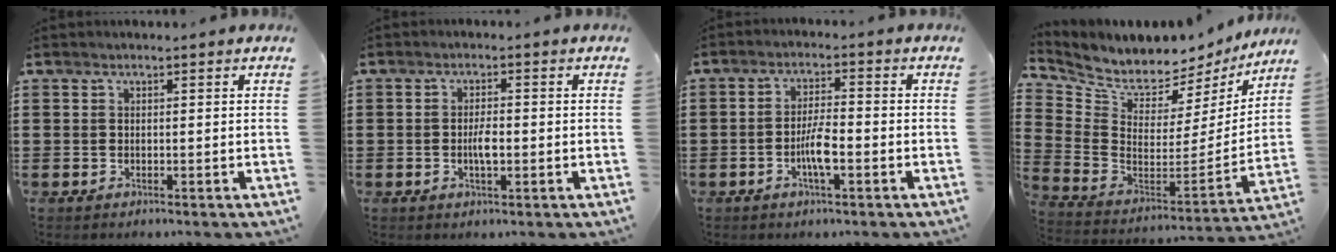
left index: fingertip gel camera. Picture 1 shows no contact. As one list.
[{"total": 3.1, "force": [-0.5, 1.0, 2.9], "torque": [-0.053, 0.004, -0.009]}, {"total": 5.0, "force": [-1.6, 1.2, 4.6], "torque": [-0.092, 0.003, -0.033]}, {"total": 5.1, "force": [4.8, 1.5, -0.1], "torque": [-0.039, -0.056, 0.081]}]